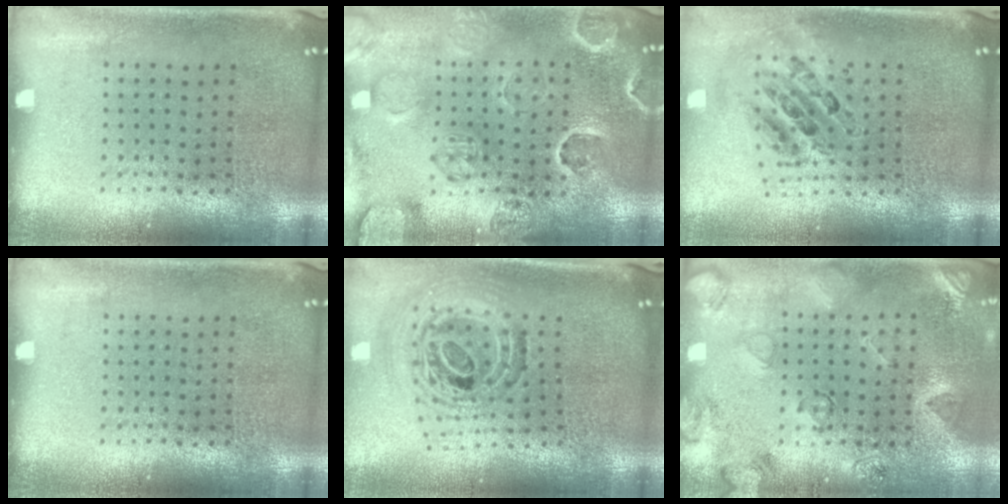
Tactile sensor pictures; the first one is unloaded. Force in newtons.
{"total": 2.8, "press": 2.7, "slide": 0.5}
{"total": 1.0, "press": 0.9, "slide": 0.3}
{"total": 0.0}
{"total": 1.5, "press": 1.2, "slide": 0.8}
{"total": 2.6, "press": 1.9, "slide": 1.7}